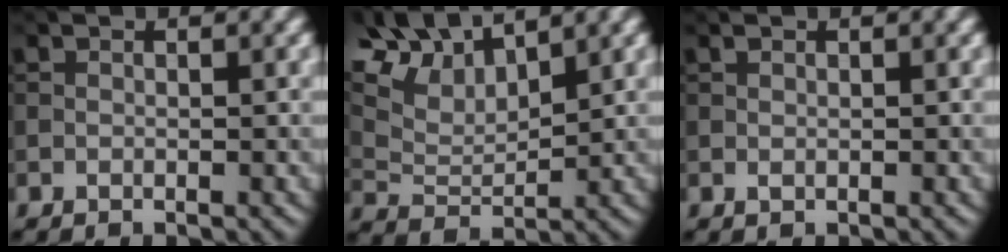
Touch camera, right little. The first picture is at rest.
{"total": 7.1, "force": [5.6, 1.8, 3.9], "torque": [-0.104, 0.020, 0.118]}
{"total": 0.6, "force": [-0.3, -0.5, -0.3], "torque": [-0.010, 0.004, 0.011]}